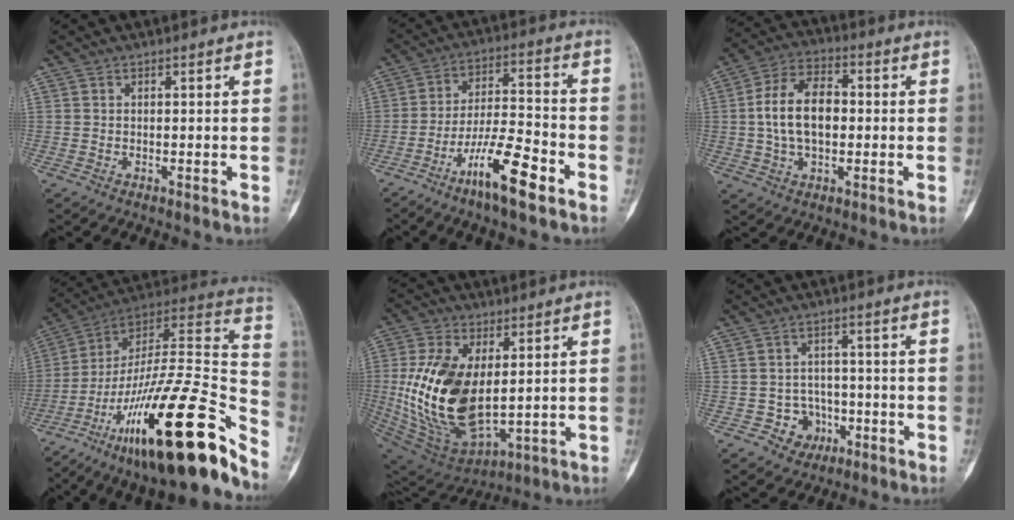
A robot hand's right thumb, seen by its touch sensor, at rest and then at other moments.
{"total": 12.1, "force": [-7.1, 2.4, 9.5], "torque": [-0.176, 0.045, -0.125]}
{"total": 12.0, "force": [0.2, 7.3, 9.5], "torque": [-0.167, 0.021, -0.001]}
{"total": 35.0, "force": [-20.0, 7.8, 27.6], "torque": [-0.384, 0.075, -0.325]}
{"total": 20.9, "force": [1.7, 11.5, 17.3], "torque": [-0.338, -0.021, 0.050]}
{"total": 5.6, "force": [-2.1, 5.1, 1.1], "torque": [0.022, 0.022, -0.027]}